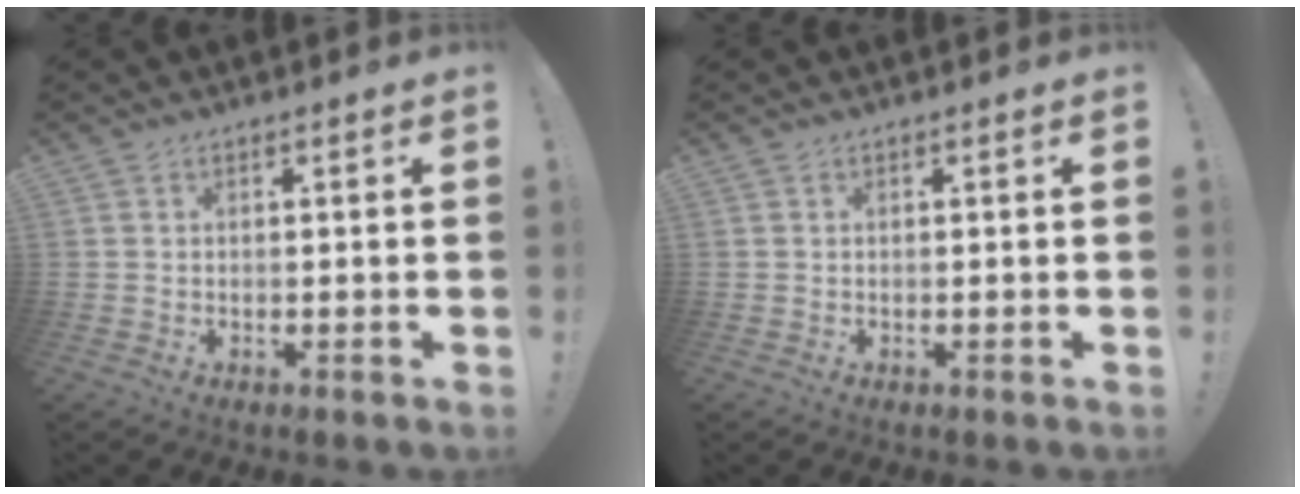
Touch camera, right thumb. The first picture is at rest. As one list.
[{"total": 0.0}]